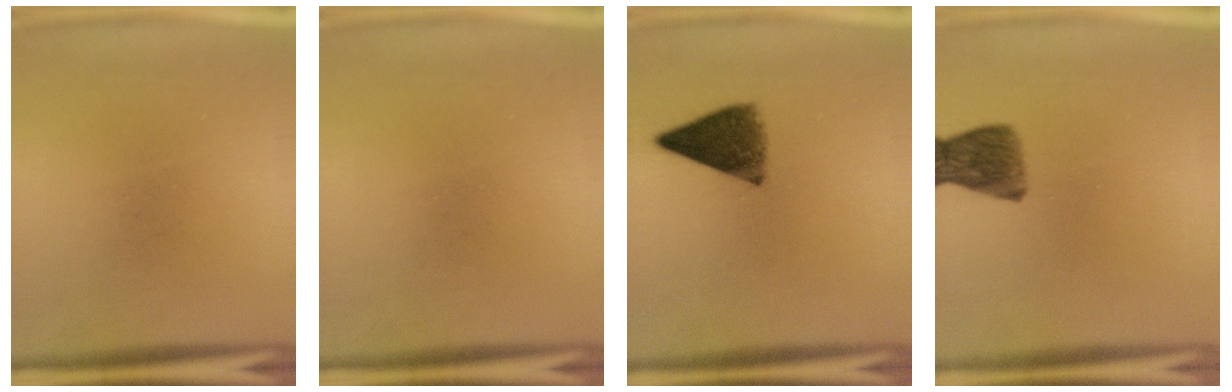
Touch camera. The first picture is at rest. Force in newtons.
{"total": 0.0}
{"total": 8.1}
{"total": 7.1}